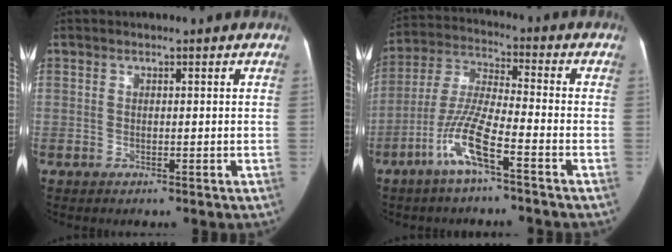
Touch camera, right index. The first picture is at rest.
{"total": 10.1, "force": [-5.4, 1.1, 8.5], "torque": [-0.186, 0.002, -0.109]}